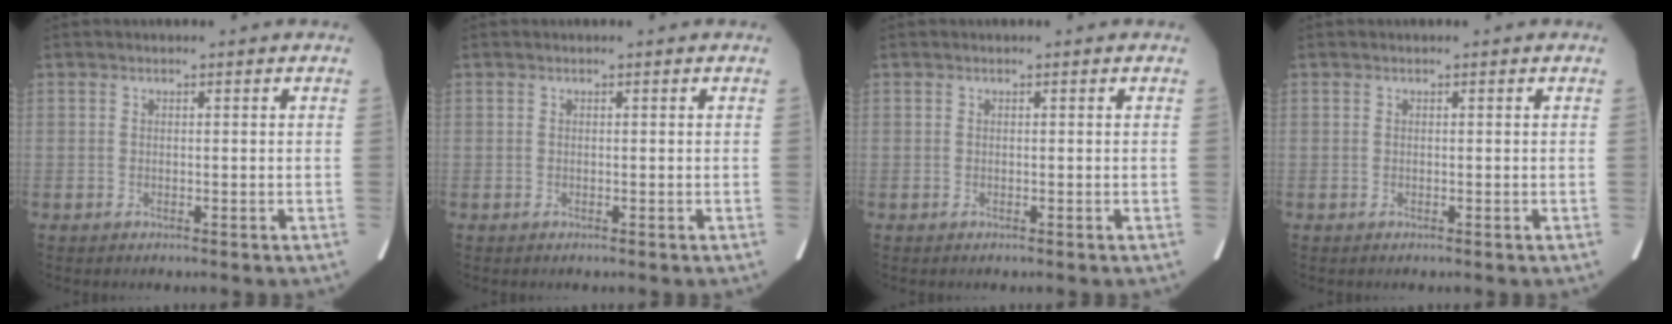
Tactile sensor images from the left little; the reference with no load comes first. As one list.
[{"total": 0.0}, {"total": 0.0}, {"total": 0.0}]